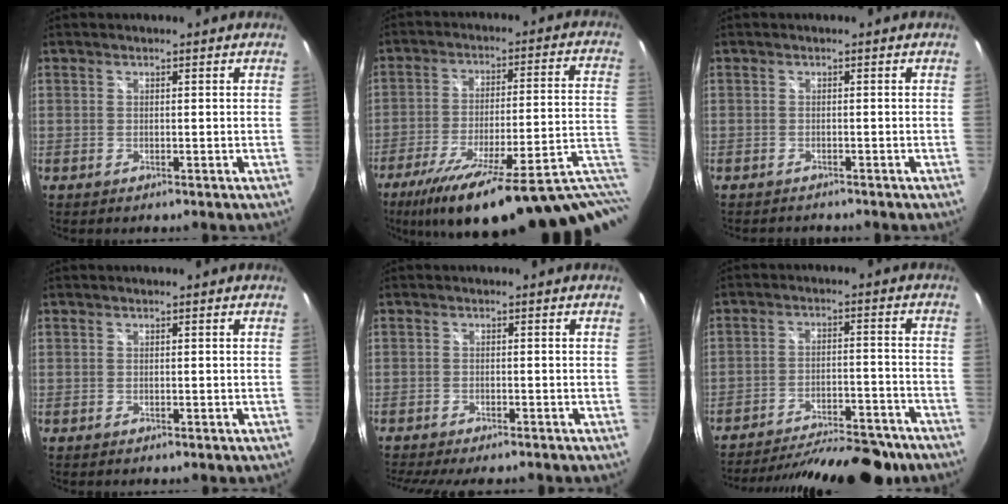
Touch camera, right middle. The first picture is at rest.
{"total": 27.6, "force": [-19.7, 3.5, 19.1], "torque": [-0.258, -0.052, -0.270]}
{"total": 2.4, "force": [-2.3, 0.5, 0.5], "torque": [-0.015, -0.013, -0.036]}
{"total": 0.0}
{"total": 8.0, "force": [-7.0, 1.3, 3.7], "torque": [-0.085, -0.024, -0.109]}
{"total": 23.1, "force": [-19.8, 5.8, 10.3], "torque": [-0.189, -0.017, -0.266]}